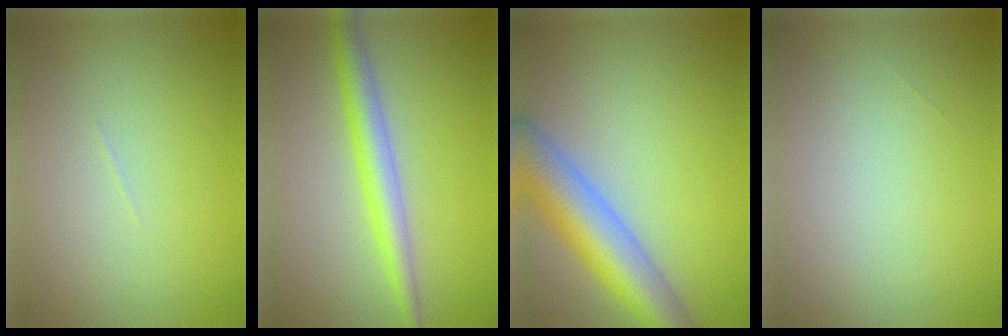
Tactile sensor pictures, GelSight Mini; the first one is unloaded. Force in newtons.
{"total": 3.8, "press": 3.8, "slide": 0.1}
{"total": 8.0, "press": 8.0, "slide": 0.3}
{"total": 0.0}